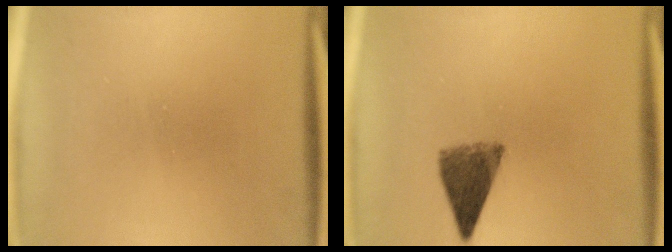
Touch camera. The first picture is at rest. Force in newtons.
{"total": 6.0}